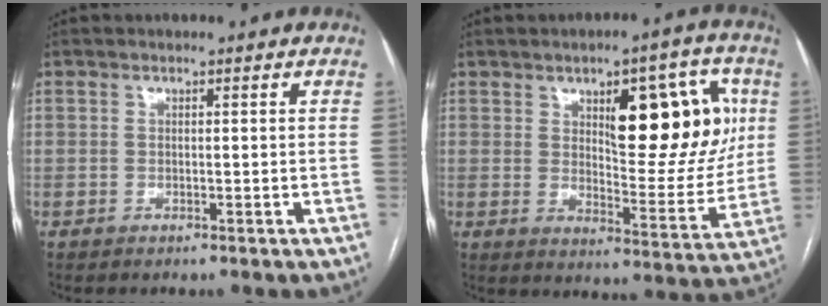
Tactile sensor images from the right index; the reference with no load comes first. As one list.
[{"total": 15.8, "force": [4.9, 5.3, 14.0], "torque": [-0.177, 0.015, 0.074]}]